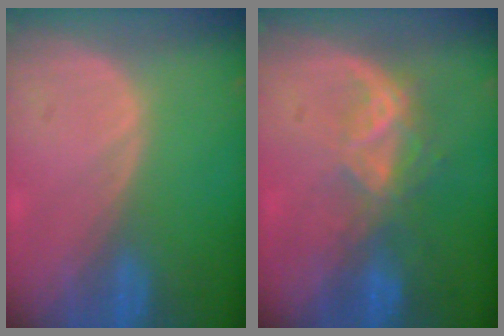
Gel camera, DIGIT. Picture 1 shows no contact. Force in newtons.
{"total": 6.8, "press": 5.8, "slide": 3.5}